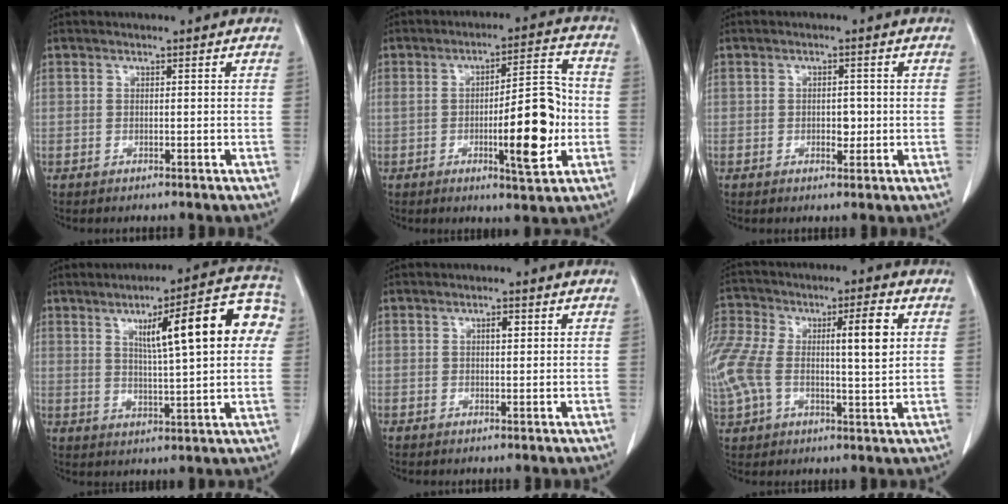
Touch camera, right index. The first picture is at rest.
{"total": 11.4, "force": [-2.0, 2.2, 11.0], "torque": [-0.157, 0.011, -0.026]}
{"total": 2.3, "force": [-0.3, 1.2, 1.9], "torque": [-0.028, 0.001, -0.002]}
{"total": 15.6, "force": [4.4, 2.4, 14.8], "torque": [-0.200, 0.030, 0.055]}
{"total": 1.5, "force": [0.5, 0.6, 1.2], "torque": [-0.020, 0.002, 0.006]}
{"total": 18.5, "force": [2.5, 7.8, 16.6], "torque": [-0.374, 0.036, 0.043]}